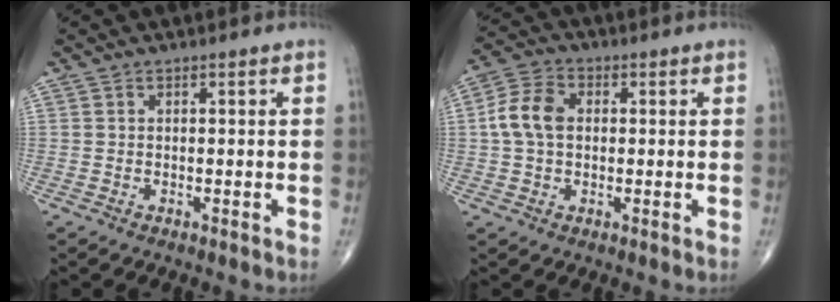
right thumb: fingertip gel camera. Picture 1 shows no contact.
{"total": 7.7, "force": [0.6, 5.4, 5.4], "torque": [-0.105, 0.018, 0.004]}